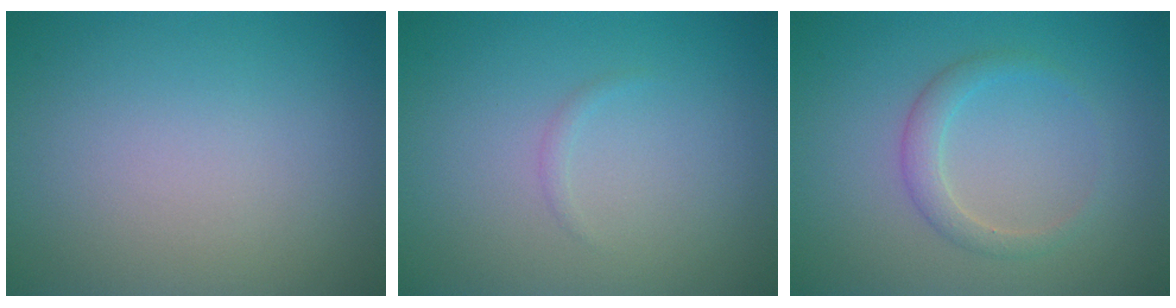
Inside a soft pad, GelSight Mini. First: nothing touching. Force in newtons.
{"total": 0.5, "press": 0.5, "slide": 0.0}
{"total": 1.9, "press": 1.9, "slide": 0.1}